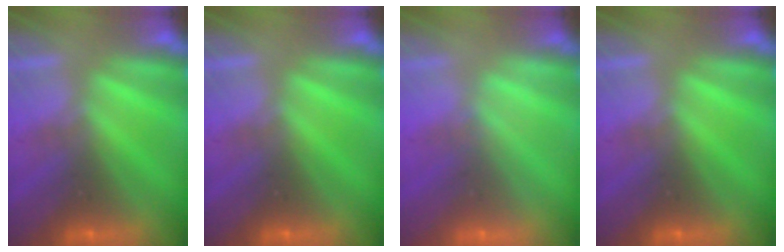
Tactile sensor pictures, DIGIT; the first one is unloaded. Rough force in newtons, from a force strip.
{"total": 0.0}
{"total": 1.8}
{"total": 0.0}